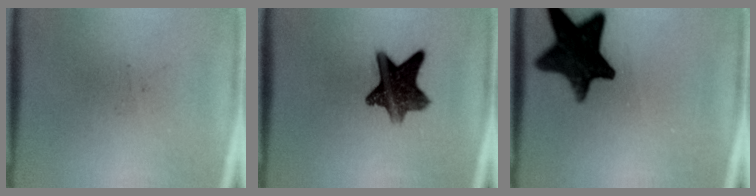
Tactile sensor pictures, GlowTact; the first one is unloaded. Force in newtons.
{"total": 10.2}
{"total": 14.3}